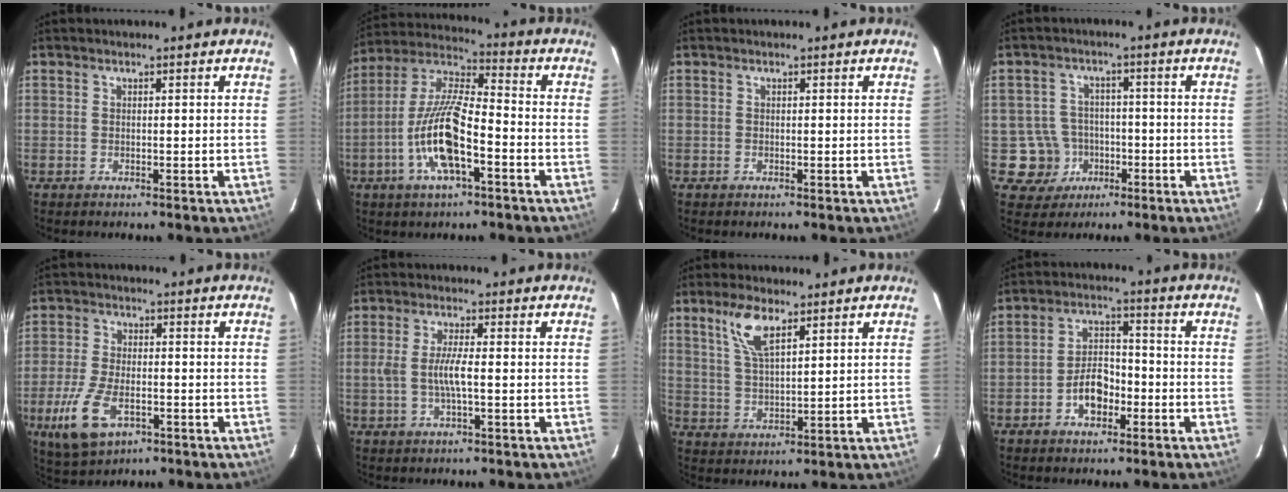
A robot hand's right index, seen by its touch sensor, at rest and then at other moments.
{"total": 14.3, "force": [-5.5, 4.0, 12.5], "torque": [-0.258, -0.003, -0.110]}
{"total": 0.0}
{"total": 7.1, "force": [-2.6, 6.6, 0.2], "torque": [-0.021, 0.028, -0.035]}
{"total": 10.8, "force": [-4.6, 5.5, 8.1], "torque": [-0.187, -0.015, -0.084]}
{"total": 4.8, "force": [-0.8, 0.6, 4.7], "torque": [-0.091, 0.000, -0.014]}
{"total": 7.2, "force": [4.3, 2.5, 5.3], "torque": [-0.105, 0.007, 0.090]}
{"total": 7.0, "force": [-3.2, 4.3, 4.6], "torque": [-0.085, 0.021, -0.047]}